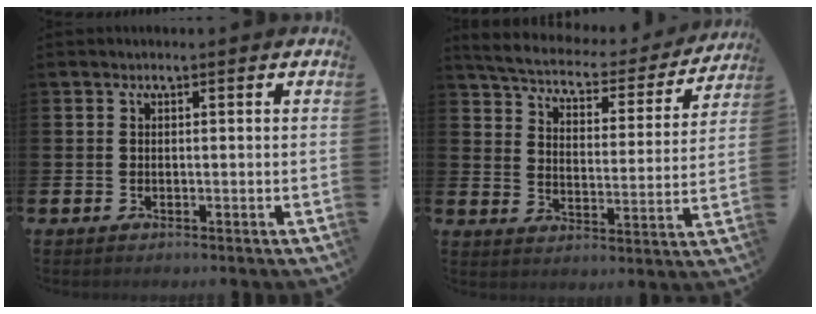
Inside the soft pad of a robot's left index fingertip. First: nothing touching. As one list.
[{"total": 5.6, "force": [5.2, 1.1, 1.5], "torque": [-0.063, -0.040, 0.085]}]